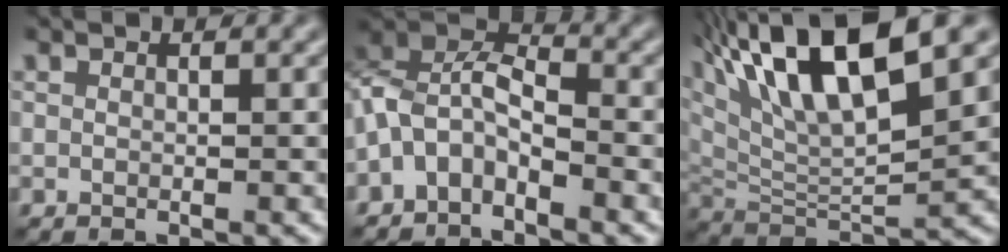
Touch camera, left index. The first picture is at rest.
{"total": 5.1, "force": [-2.8, 2.8, 3.2], "torque": [-0.061, 0.010, -0.064]}
{"total": 12.8, "force": [7.2, 3.6, 10.0], "torque": [-0.171, 0.016, 0.126]}